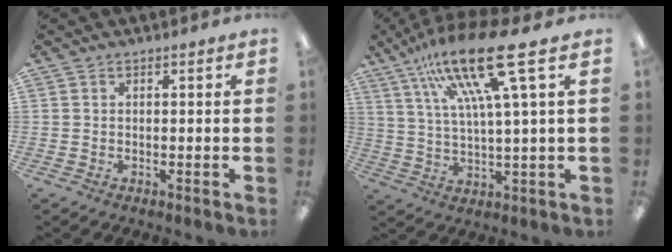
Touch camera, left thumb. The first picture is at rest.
{"total": 19.3, "force": [11.0, 3.1, 15.6], "torque": [-0.295, -0.046, 0.168]}